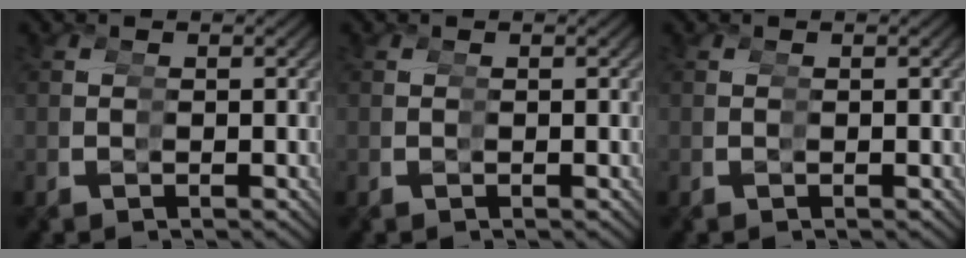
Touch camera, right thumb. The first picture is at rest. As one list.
[{"total": 0.0}, {"total": 0.0}]